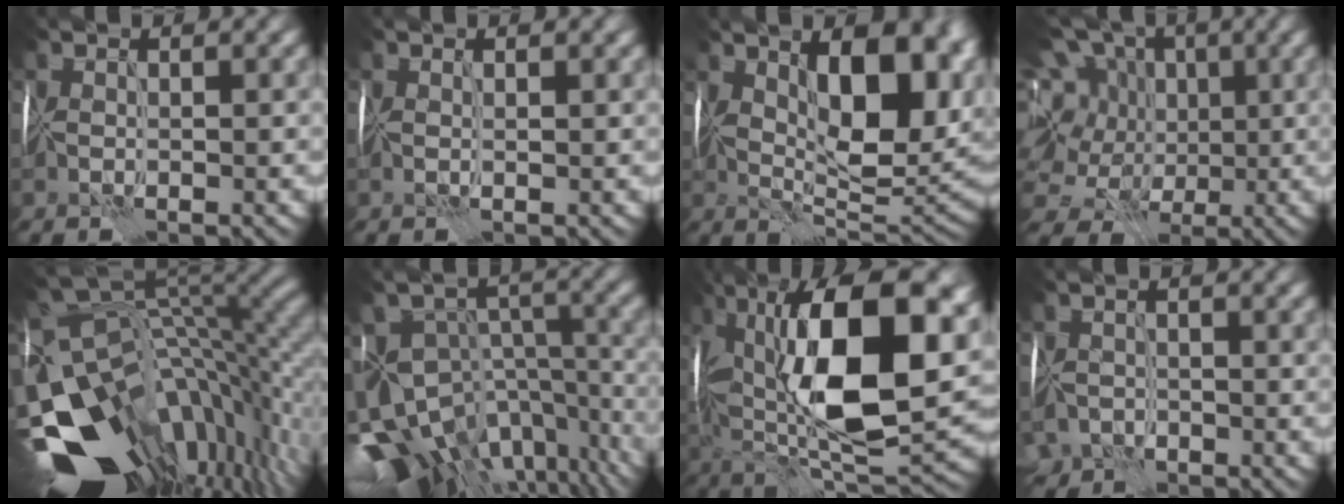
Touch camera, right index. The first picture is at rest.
{"total": 0.6, "force": [0.4, 0.1, 0.5], "torque": [-0.005, 0.004, 0.009]}
{"total": 11.9, "force": [3.2, 5.7, 10.0], "torque": [-0.132, -0.005, 0.052]}
{"total": 10.3, "force": [2.0, 8.8, 5.1], "torque": [-0.096, 0.023, 0.016]}
{"total": 15.4, "force": [-7.2, 9.0, 10.2], "torque": [-0.163, 0.003, -0.086]}
{"total": 15.7, "force": [-9.8, 10.1, 7.0], "torque": [-0.118, -0.020, -0.092]}
{"total": 15.0, "force": [3.2, 6.6, 13.1], "torque": [-0.216, 0.020, 0.042]}
{"total": 3.5, "force": [-3.3, 1.3, -0.2], "torque": [0.002, -0.020, -0.061]}